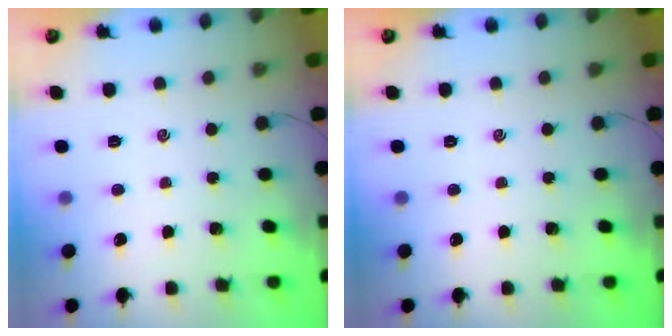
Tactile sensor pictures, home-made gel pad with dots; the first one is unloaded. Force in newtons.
{"total": 0.0}